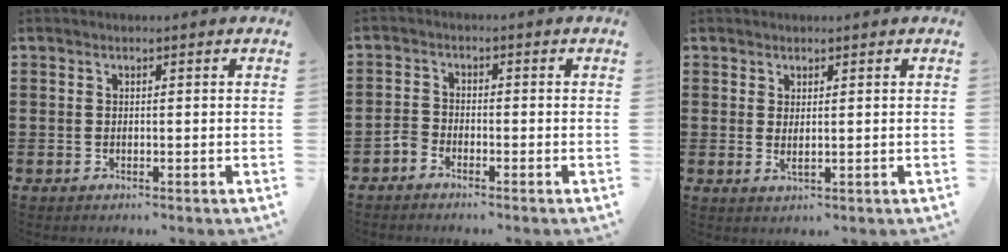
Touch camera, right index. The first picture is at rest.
{"total": 2.1, "force": [-1.8, 0.9, 0.5], "torque": [-0.021, 0.003, -0.039]}
{"total": 1.3, "force": [0.9, 0.2, 1.0], "torque": [-0.019, 0.000, 0.016]}